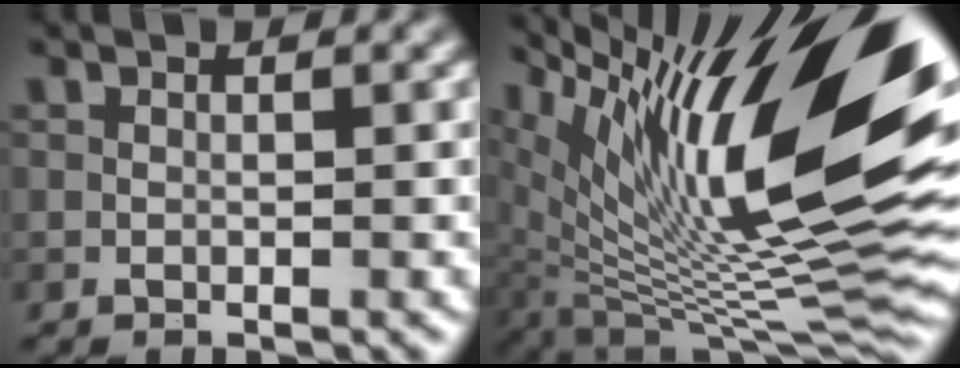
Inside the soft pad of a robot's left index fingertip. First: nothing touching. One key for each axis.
{"total": 17.5, "fx": 6.9, "fy": 5.1, "fz": 15.3, "tx": -0.250, "ty": 0.018, "tz": 0.130}